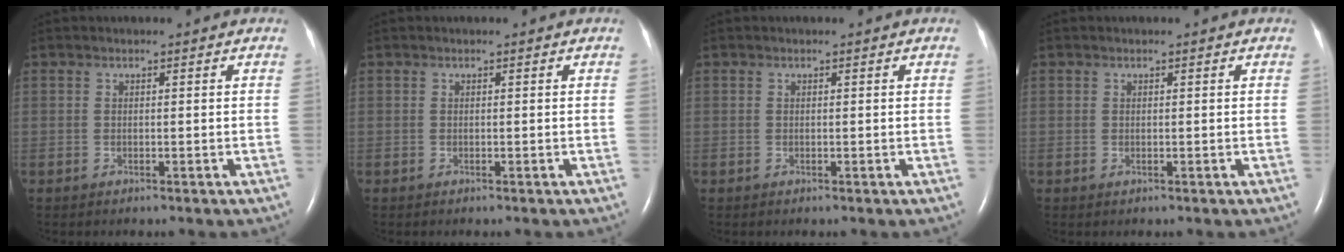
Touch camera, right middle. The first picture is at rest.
{"total": 0.0}
{"total": 0.0}
{"total": 0.0}